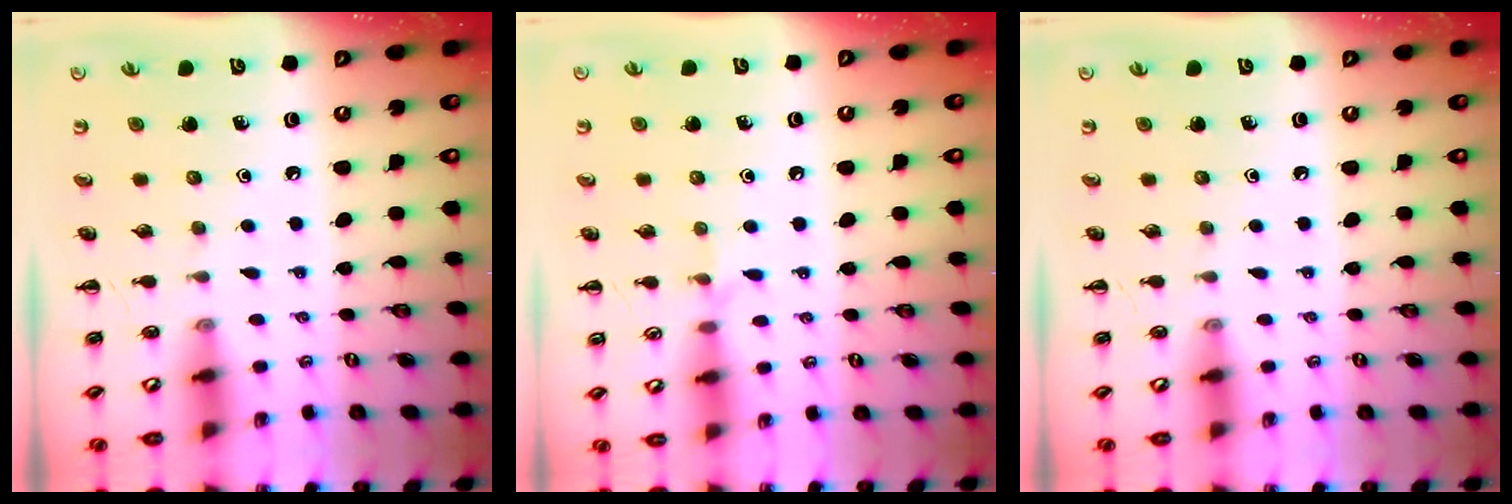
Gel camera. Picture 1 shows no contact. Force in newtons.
{"total": 4.1, "press": 3.8, "slide": 1.4}
{"total": 0.0}